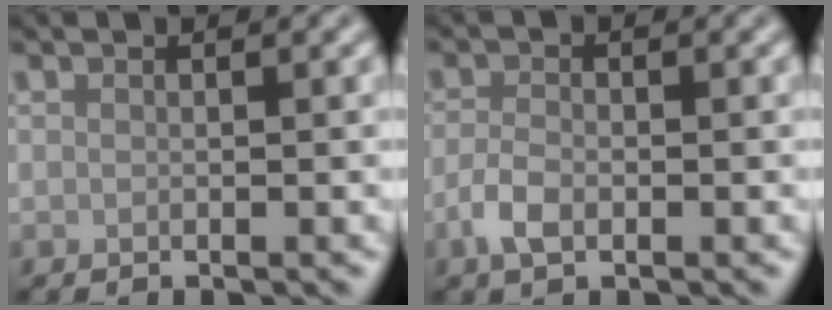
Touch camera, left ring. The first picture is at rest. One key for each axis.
{"total": 2.3, "fx": -1.0, "fy": 1.1, "fz": 1.7, "tx": -0.036, "ty": -0.001, "tz": -0.023}